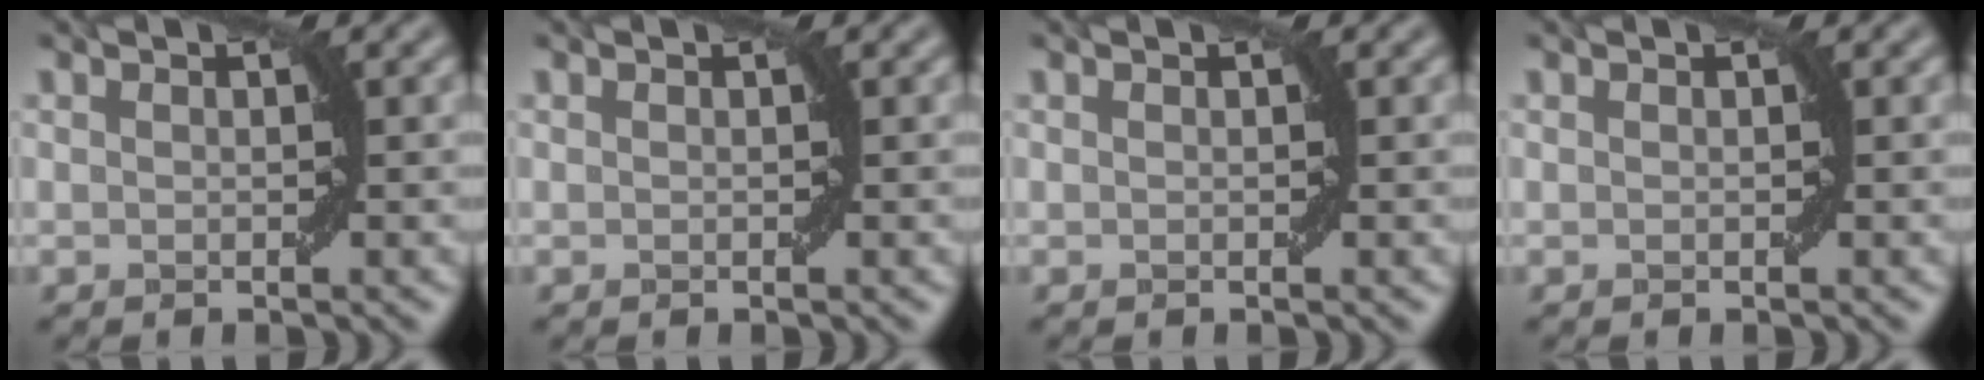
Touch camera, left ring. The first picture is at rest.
{"total": 0.0}
{"total": 0.0}
{"total": 0.0}